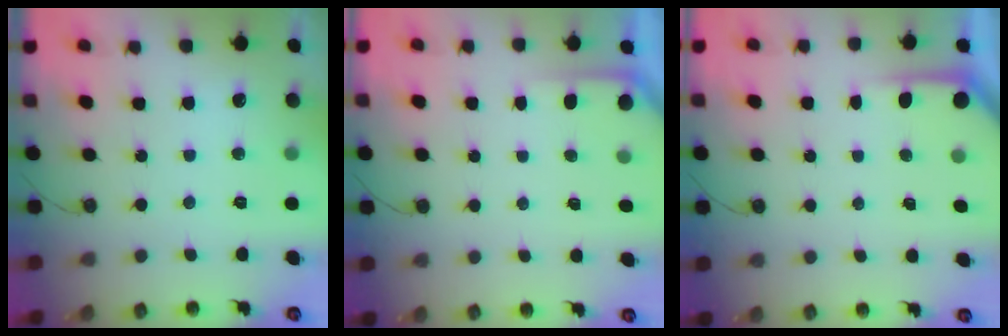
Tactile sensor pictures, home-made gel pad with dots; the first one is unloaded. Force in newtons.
{"total": 1.7, "press": 1.7, "slide": 0.3}
{"total": 2.2, "press": 2.2, "slide": 0.3}